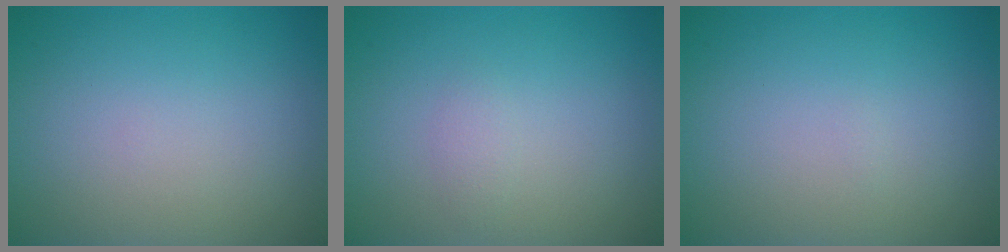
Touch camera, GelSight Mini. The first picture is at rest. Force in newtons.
{"total": 0.8, "press": 0.8, "slide": 0.0}
{"total": 0.0}